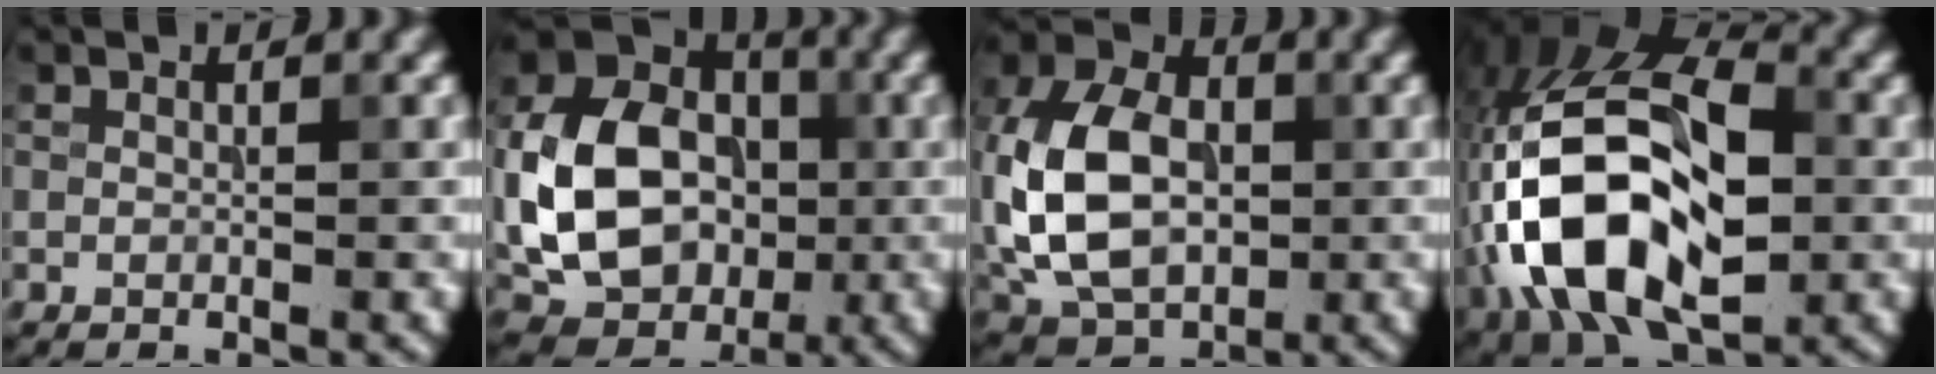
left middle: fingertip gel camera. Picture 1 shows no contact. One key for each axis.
{"total": 13.1, "fx": -1.1, "fy": 10.1, "fz": 8.2, "tx": -0.165, "ty": 0.002, "tz": -0.018}
{"total": 11.5, "fx": -0.5, "fy": 8.2, "fz": 8.1, "tx": -0.174, "ty": 0.015, "tz": -0.020}
{"total": 15.6, "fx": -3.7, "fy": 9.4, "fz": 11.8, "tx": -0.215, "ty": 0.003, "tz": -0.075}